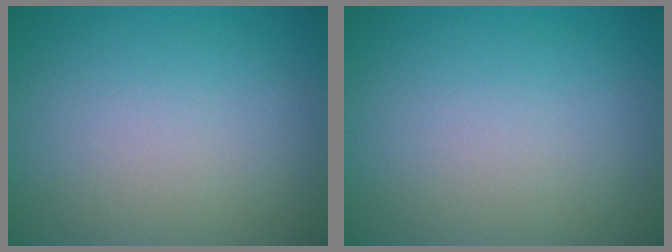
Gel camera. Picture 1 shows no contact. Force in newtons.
{"total": 0.0}